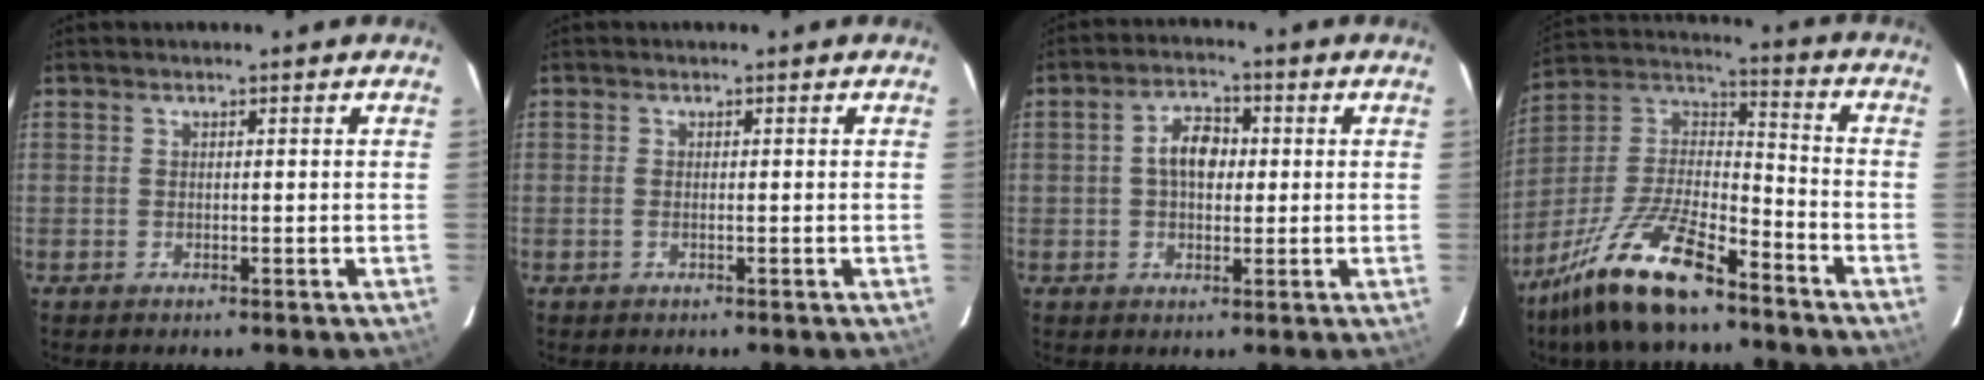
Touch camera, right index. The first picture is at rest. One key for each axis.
{"total": 0.7, "fx": -0.2, "fy": 0.4, "fz": 0.6, "tx": -0.014, "ty": 0.000, "tz": -0.005}
{"total": 5.8, "fx": 0.5, "fy": 3.7, "fz": 4.4, "tx": -0.077, "ty": 0.017, "tz": 0.008}
{"total": 18.4, "fx": -12.8, "fy": 5.5, "fz": 12.1, "tx": -0.256, "ty": -0.006, "tz": -0.238}